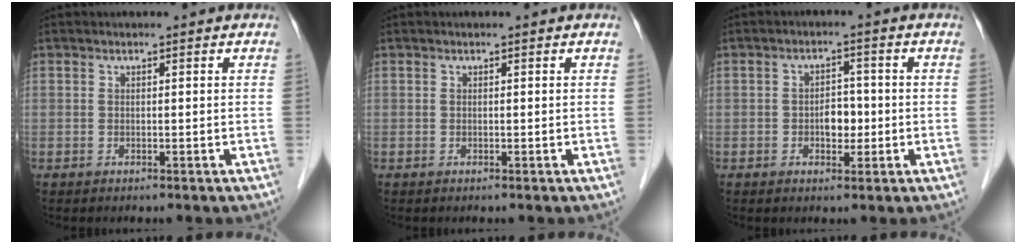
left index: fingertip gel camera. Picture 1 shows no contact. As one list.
[{"total": 0.0}, {"total": 3.4, "force": [-0.7, 2.1, 2.6], "torque": [-0.039, 0.009, -0.010]}]